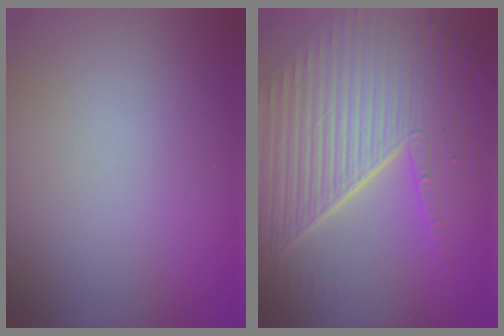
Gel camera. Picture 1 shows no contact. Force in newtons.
{"total": 10.6, "press": 6.9, "slide": 8.1}